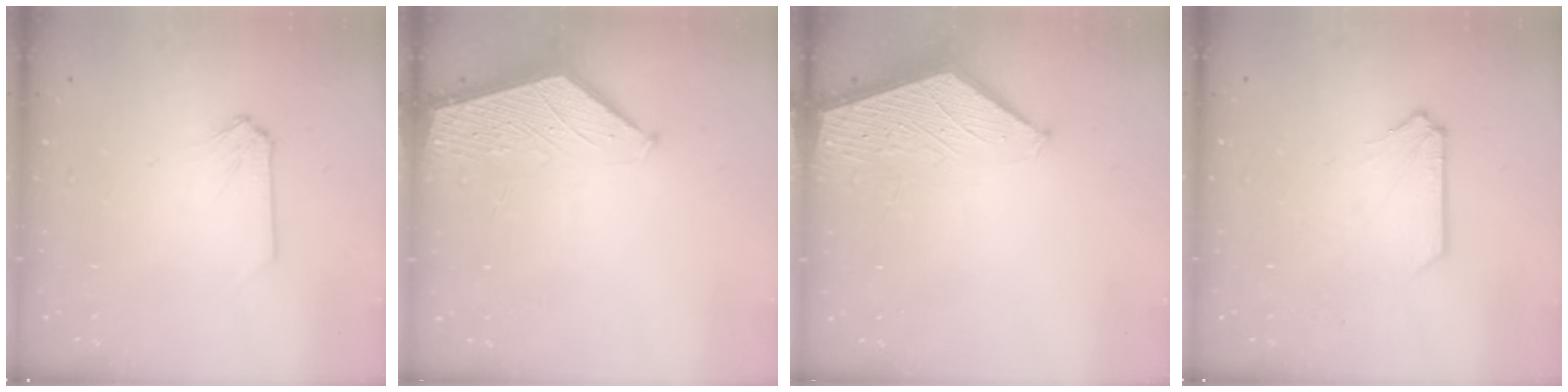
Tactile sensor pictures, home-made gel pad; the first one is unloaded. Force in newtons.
{"total": 1.8, "press": 1.8, "slide": 0.2}
{"total": 1.4, "press": 1.4, "slide": 0.2}
{"total": 1.0, "press": 1.0, "slide": 0.1}